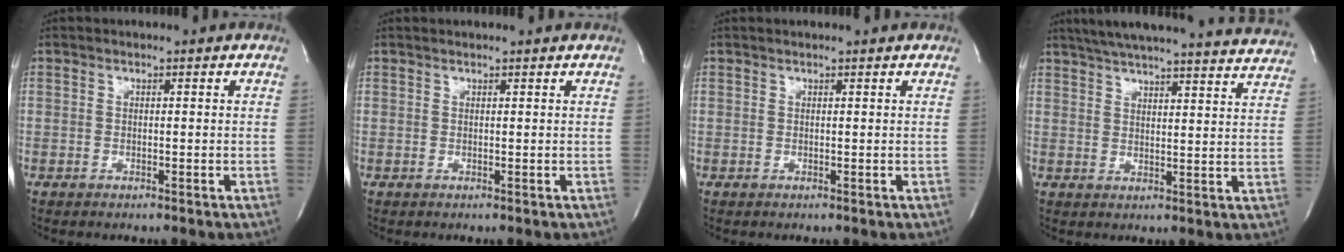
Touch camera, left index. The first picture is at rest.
{"total": 2.1, "force": [2.0, 0.0, 0.6], "torque": [-0.010, 0.011, 0.023]}
{"total": 1.3, "force": [1.3, -0.1, 0.4], "torque": [-0.009, 0.008, 0.016]}
{"total": 27.8, "force": [25.6, 2.6, 10.6], "torque": [-0.175, -0.040, 0.313]}